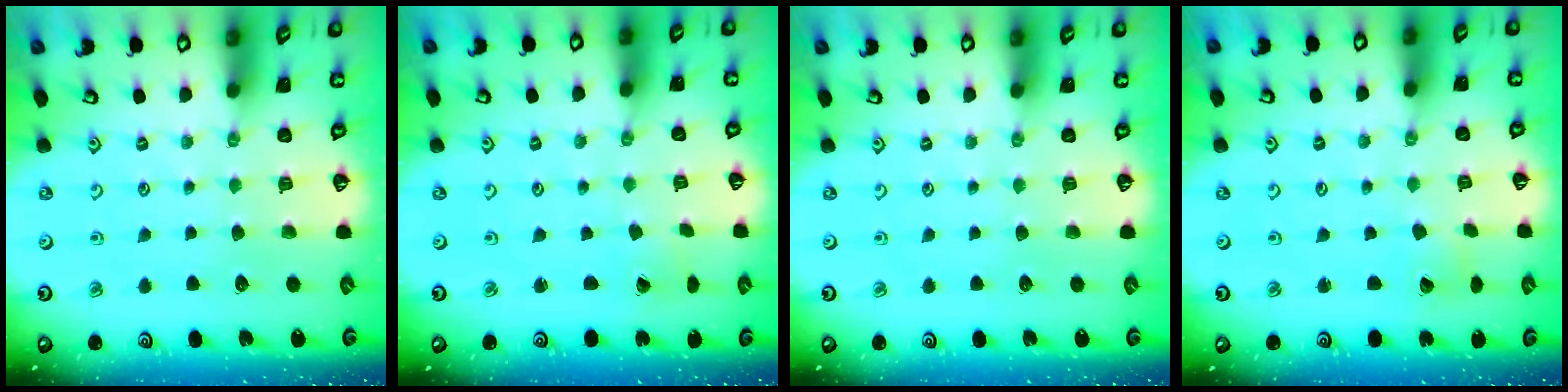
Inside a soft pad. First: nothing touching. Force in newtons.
{"total": 1.5, "press": 1.5, "slide": 0.1}
{"total": 0.0}
{"total": 2.7, "press": 2.7, "slide": 0.3}